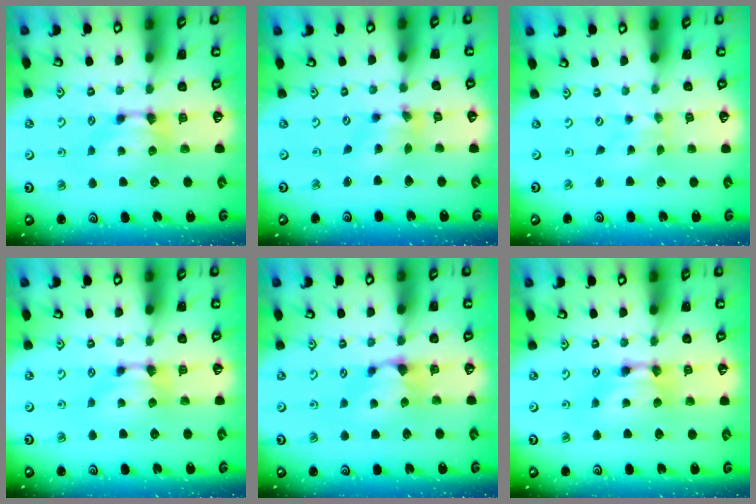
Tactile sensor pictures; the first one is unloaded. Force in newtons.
{"total": 2.5, "press": 2.1, "slide": 1.3}
{"total": 5.1, "press": 5.1, "slide": 0.4}
{"total": 0.0}
{"total": 2.4, "press": 2.3, "slide": 0.6}
{"total": 1.8, "press": 1.8, "slide": 0.1}